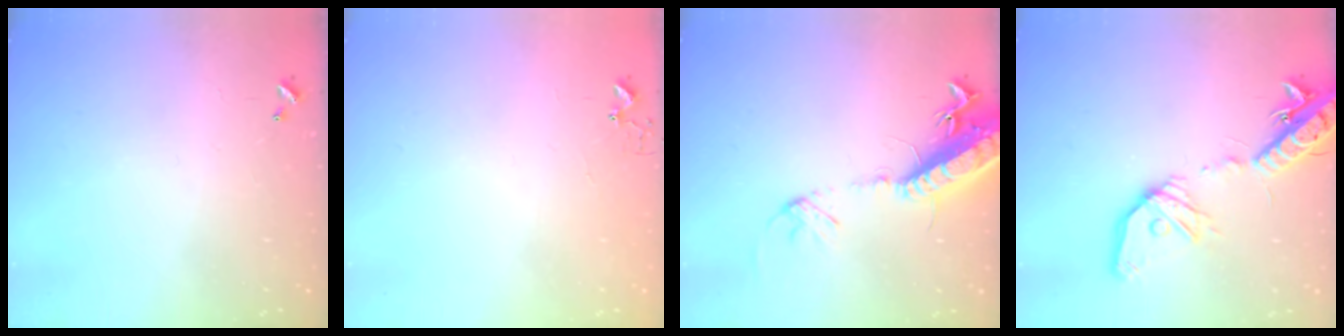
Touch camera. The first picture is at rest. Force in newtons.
{"total": 2.7, "press": 2.7, "slide": 0.2}
{"total": 17.8, "press": 17.3, "slide": 4.1}
{"total": 20.1, "press": 19.7, "slide": 3.9}